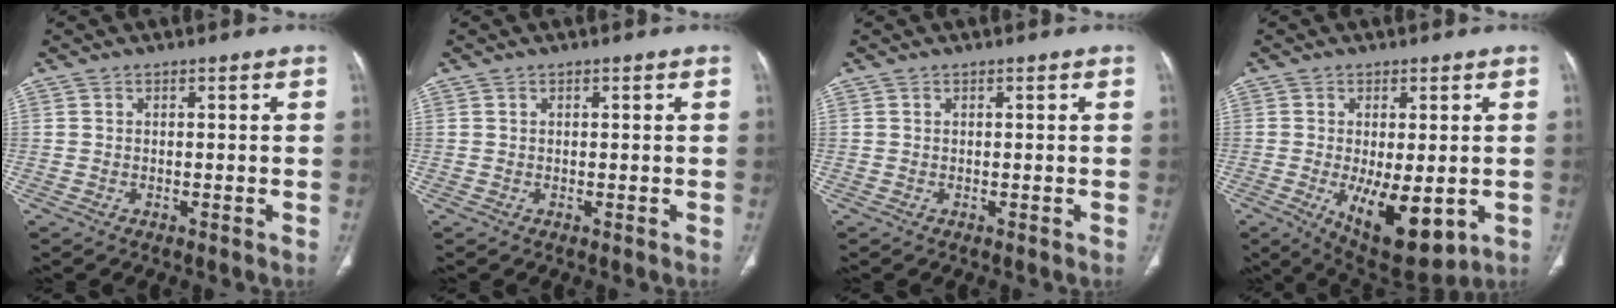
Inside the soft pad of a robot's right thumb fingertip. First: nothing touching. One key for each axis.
{"total": 0.0}
{"total": 0.0}
{"total": 12.7, "fx": -2.9, "fy": 5.4, "fz": 11.1, "tx": -0.164, "ty": -0.023, "tz": -0.025}